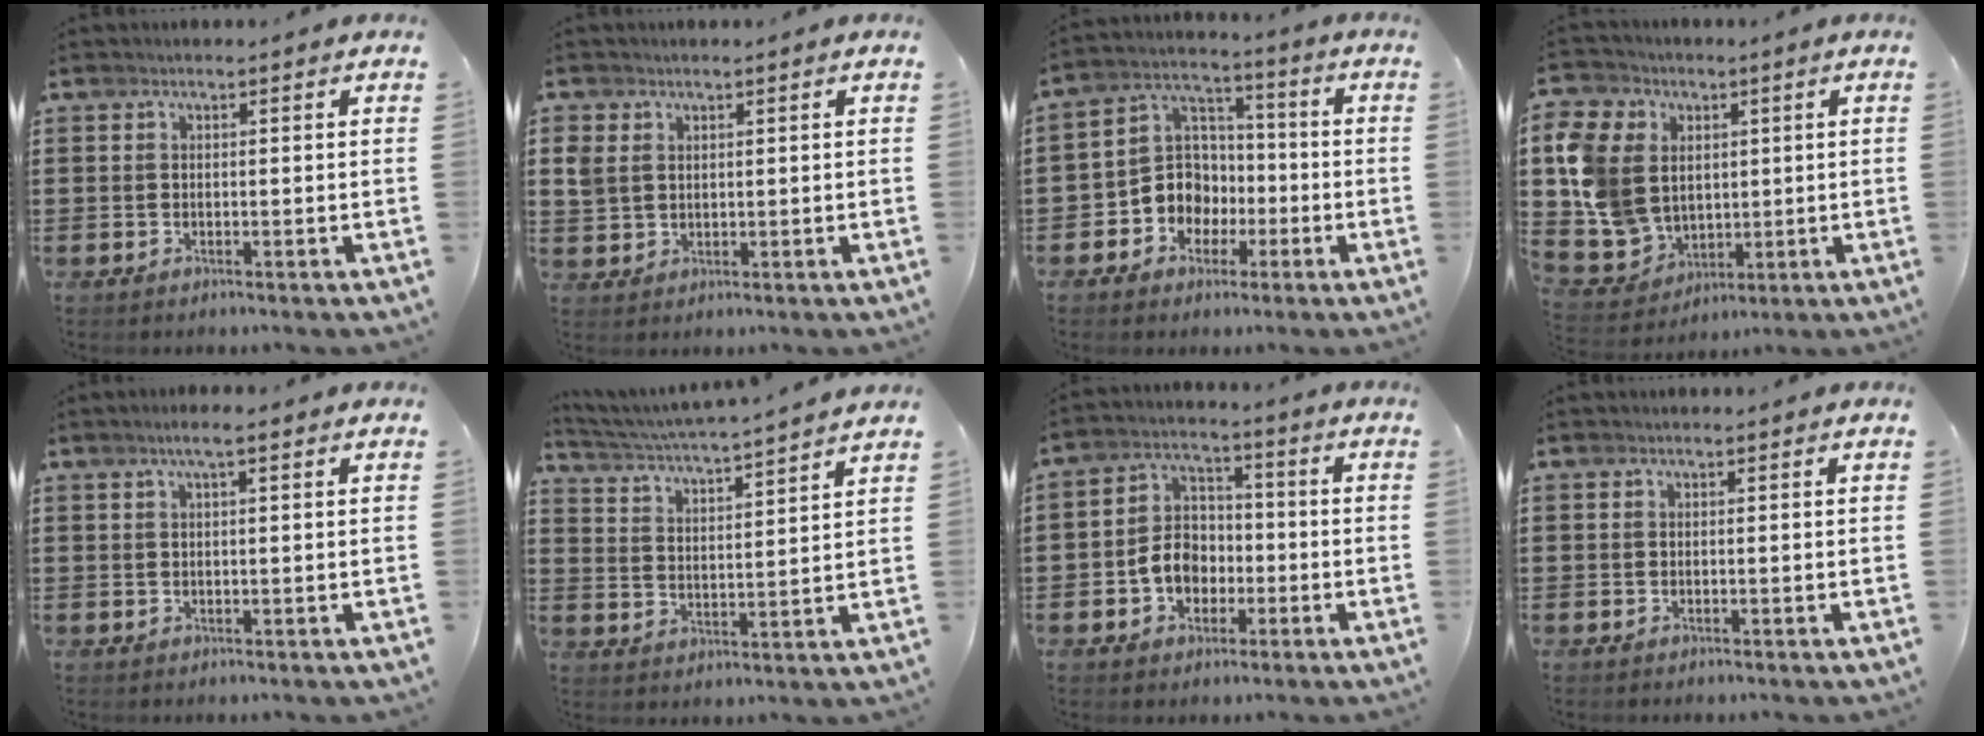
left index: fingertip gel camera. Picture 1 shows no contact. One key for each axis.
{"total": 3.1, "fx": 1.2, "fy": 2.7, "fz": 1.0, "tx": -0.039, "ty": 0.009, "tz": 0.019}
{"total": 7.9, "fx": -2.5, "fy": 7.3, "fz": 2.0, "tx": -0.073, "ty": 0.009, "tz": -0.050}
{"total": 11.3, "fx": 2.3, "fy": 9.4, "fz": 5.8, "tx": -0.180, "ty": 0.013, "tz": 0.046}
{"total": 2.1, "fx": 1.0, "fy": 0.2, "fz": 1.8, "tx": -0.035, "ty": 0.003, "tz": 0.017}
{"total": 3.8, "fx": 3.6, "fy": -0.6, "fz": 1.0, "tx": -0.039, "ty": -0.031, "tz": 0.055}
{"total": 6.4, "fx": -2.1, "fy": 5.2, "fz": 3.2, "tx": -0.079, "ty": 0.014, "tz": -0.043}
{"total": 0.0}